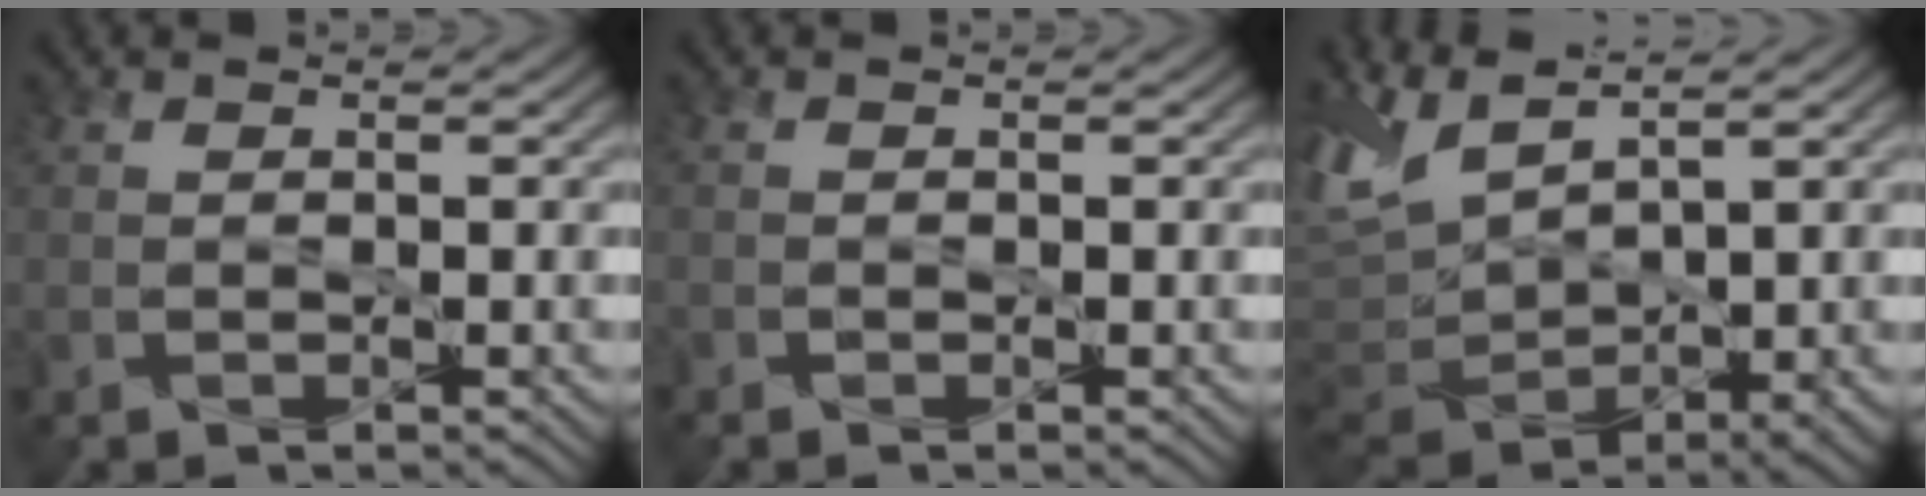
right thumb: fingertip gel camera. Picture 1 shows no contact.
{"total": 0.6, "force": [-0.5, 0.2, 0.2], "torque": [-0.004, -0.002, -0.011]}
{"total": 9.9, "force": [5.0, 3.9, 7.7], "torque": [-0.209, 0.008, 0.098]}